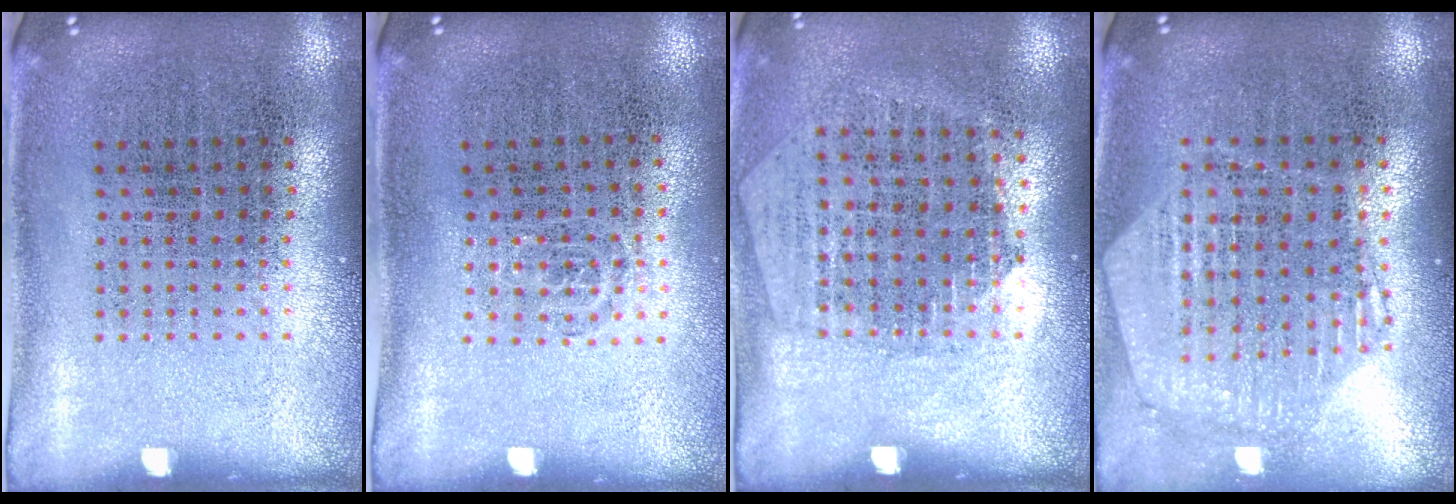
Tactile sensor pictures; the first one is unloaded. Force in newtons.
{"total": 0.6, "press": 0.4, "slide": 0.4}
{"total": 1.3, "press": 1.1, "slide": 0.5}
{"total": 1.1, "press": 1.1, "slide": 0.2}